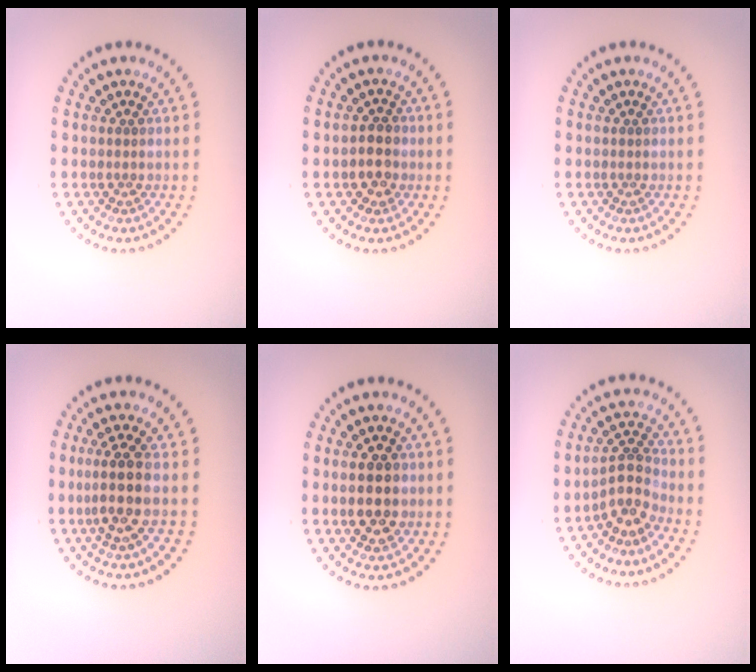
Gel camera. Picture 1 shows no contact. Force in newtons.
{"total": 1.9, "press": 1.8, "slide": 0.5}
{"total": 0.0}
{"total": 3.2, "press": 2.7, "slide": 1.8}
{"total": 4.5, "press": 4.5, "slide": 0.3}
{"total": 2.9, "press": 2.3, "slide": 1.8}